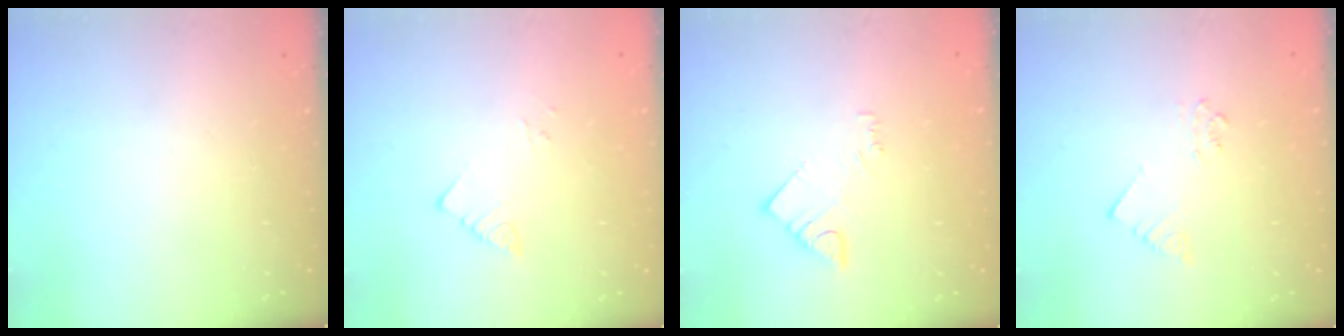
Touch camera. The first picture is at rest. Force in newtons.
{"total": 2.8, "press": 2.8, "slide": 0.2}
{"total": 3.1, "press": 3.0, "slide": 0.5}
{"total": 2.5, "press": 2.5, "slide": 0.2}